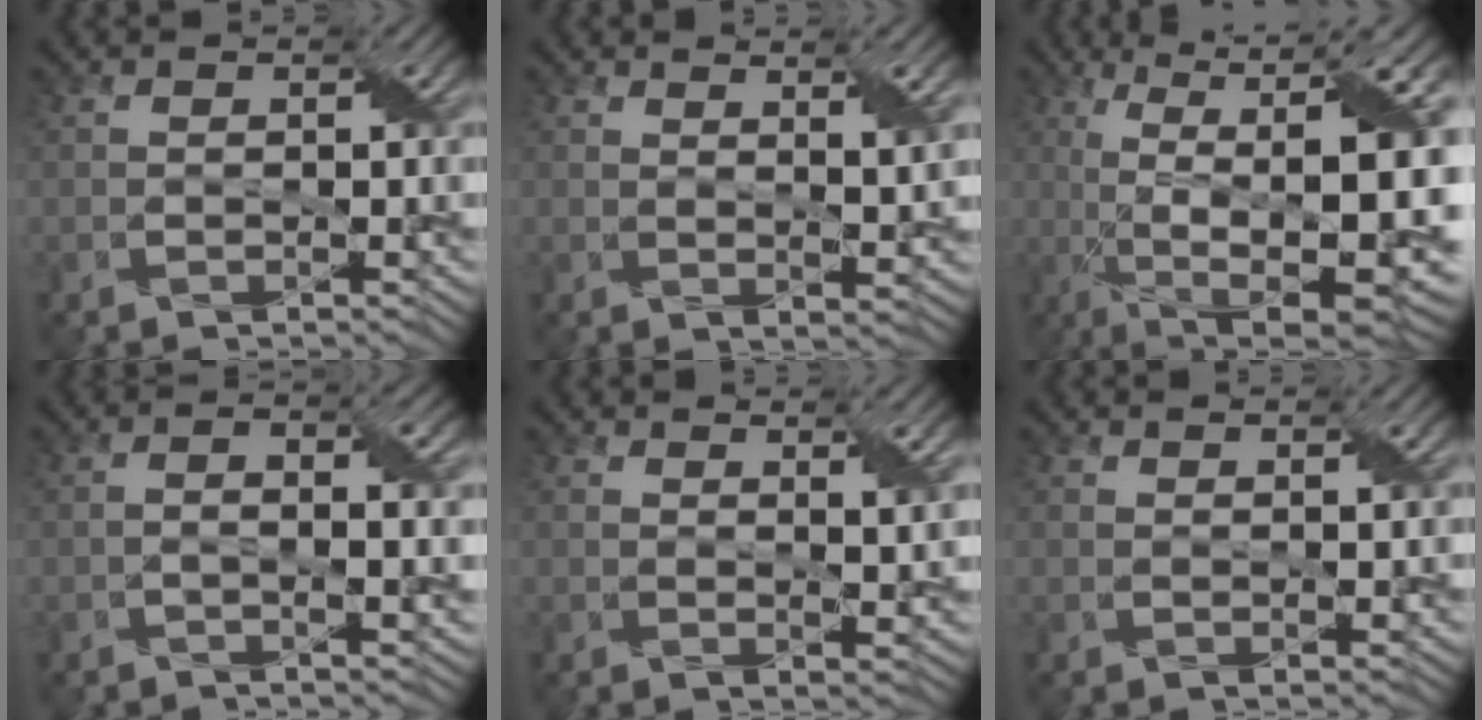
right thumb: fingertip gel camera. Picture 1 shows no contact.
{"total": 4.1, "force": [2.5, 0.5, 3.1], "torque": [-0.068, 0.000, 0.048]}
{"total": 18.3, "force": [-2.8, 6.1, 17.0], "torque": [-0.259, -0.003, -0.051]}
{"total": 3.9, "force": [0.0, 1.2, 3.7], "torque": [-0.070, 0.002, 0.000]}
{"total": 3.4, "force": [2.1, 0.6, 2.6], "torque": [-0.055, -0.004, 0.039]}
{"total": 1.6, "force": [1.1, 0.2, 1.1], "torque": [-0.022, -0.002, 0.020]}